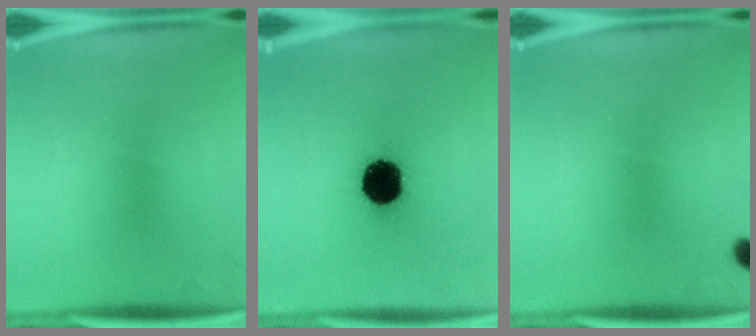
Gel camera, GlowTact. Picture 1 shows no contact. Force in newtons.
{"total": 18.7}
{"total": 1.5}